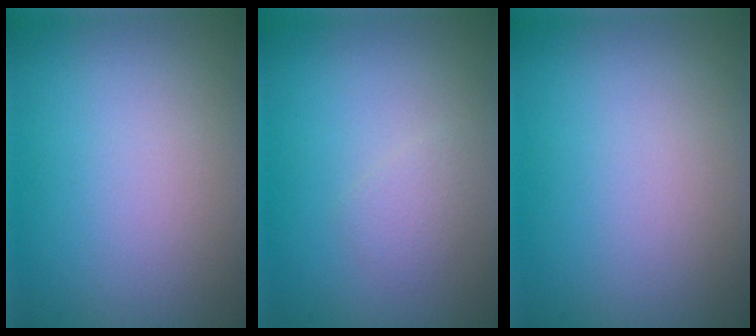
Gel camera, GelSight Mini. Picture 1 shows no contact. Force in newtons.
{"total": 1.1, "press": 1.1, "slide": 0.0}
{"total": 0.0}